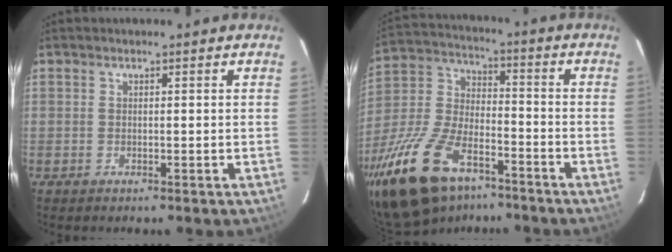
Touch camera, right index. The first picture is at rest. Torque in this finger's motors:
{"motor_torque": [1.09, -1.05, 0.89, 0.21]}